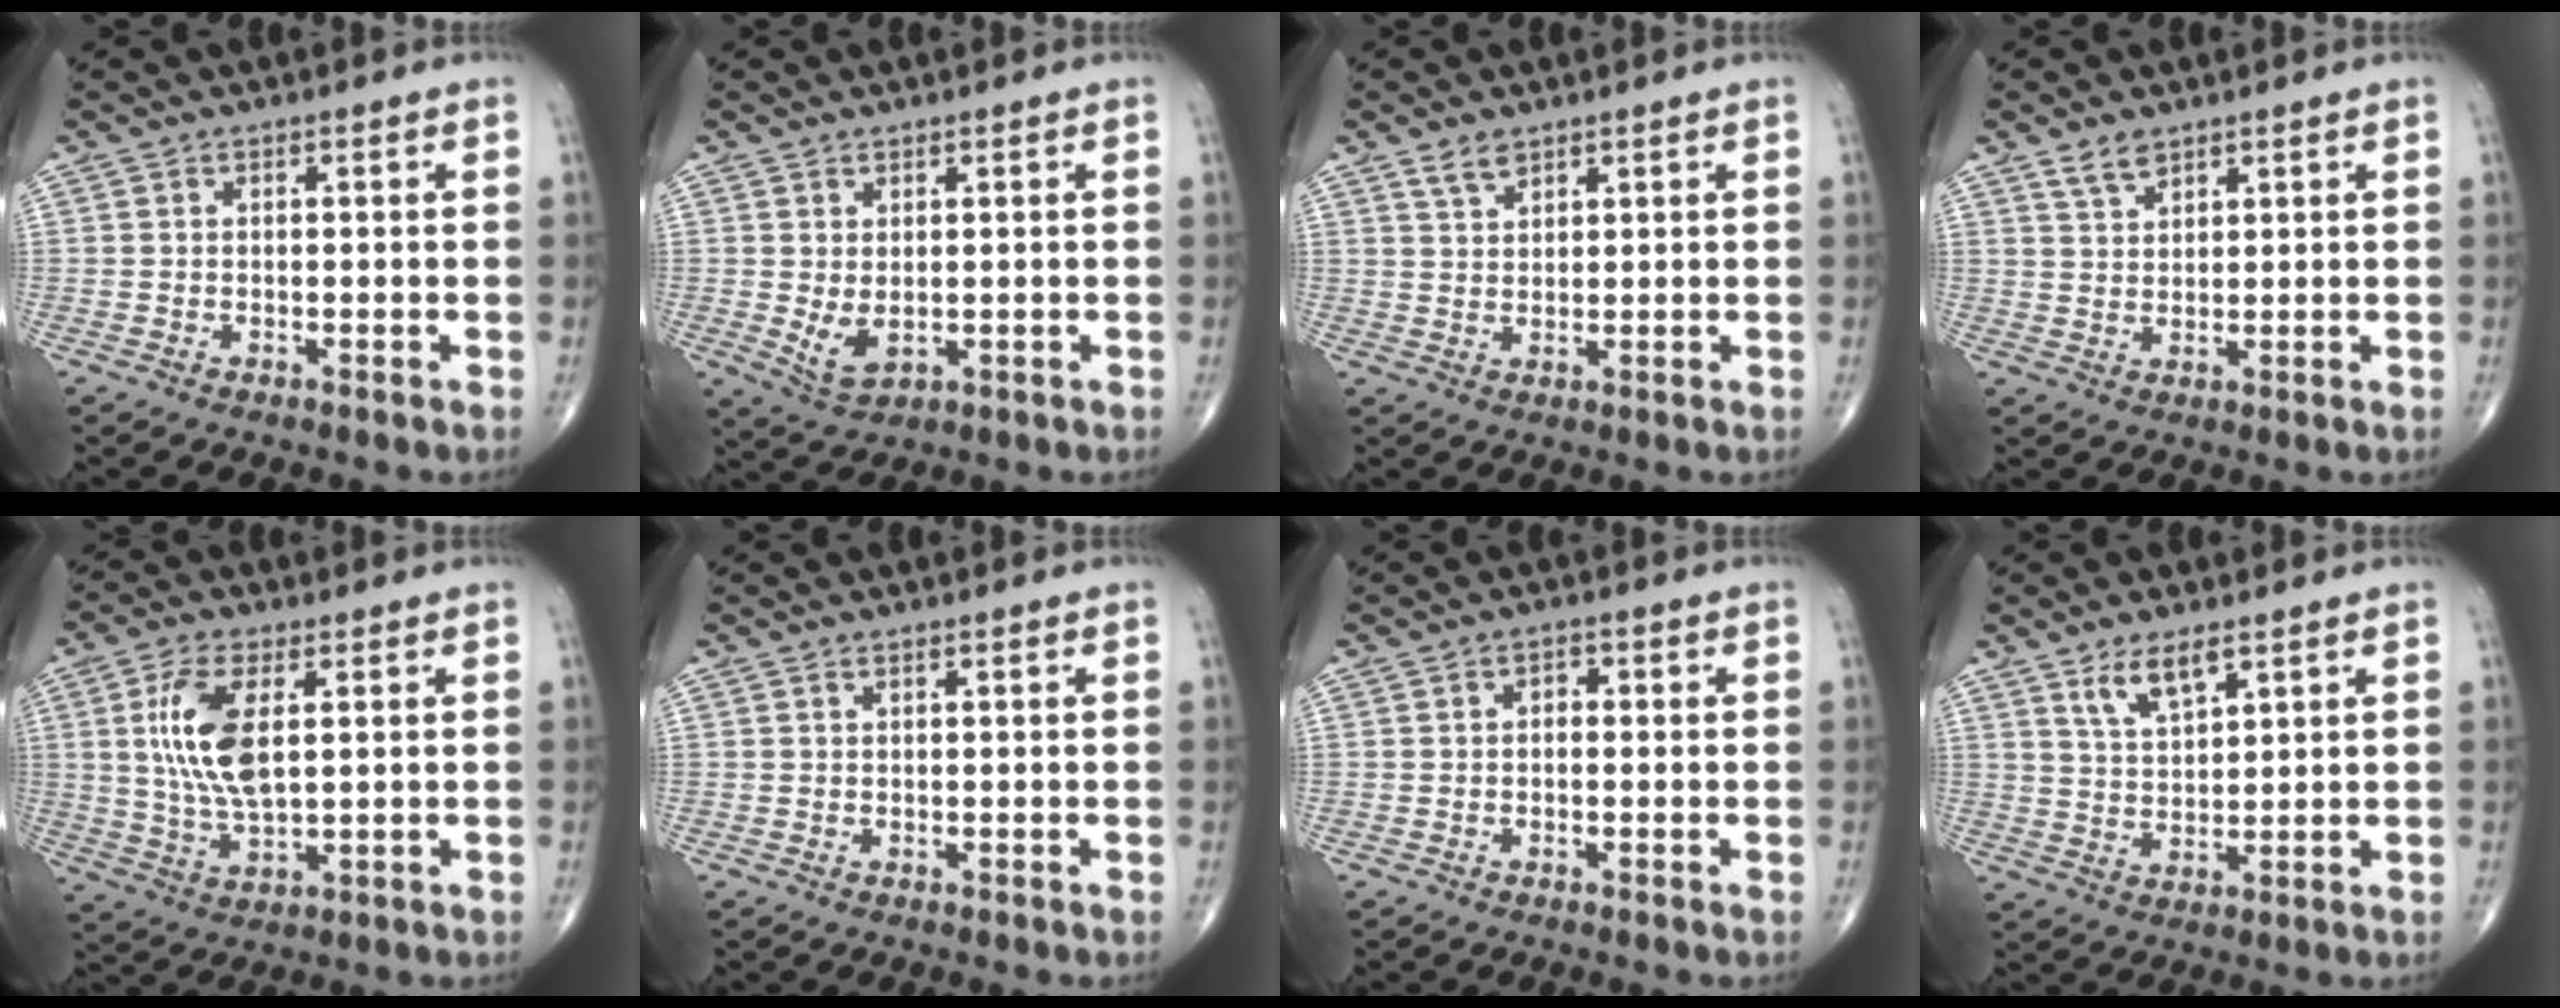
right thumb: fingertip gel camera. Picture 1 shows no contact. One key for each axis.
{"total": 3.9, "fx": 0.1, "fy": 2.2, "fz": 3.2, "tx": -0.057, "ty": -0.007, "tz": 0.015}
{"total": 3.1, "fx": 2.3, "fy": 1.6, "fz": 1.4, "tx": -0.019, "ty": -0.012, "tz": 0.047}
{"total": 3.5, "fx": 2.6, "fy": 1.7, "fz": 1.5, "tx": -0.020, "ty": -0.014, "tz": 0.053}
{"total": 11.4, "fx": 2.4, "fy": 5.0, "fz": 9.9, "tx": -0.205, "ty": -0.010, "tz": 0.050}
{"total": 0.0}
{"total": 1.6, "fx": 0.0, "fy": 1.1, "fz": 1.1, "tx": -0.009, "ty": 0.007, "tz": -0.006}
{"total": 6.2, "fx": 3.9, "fy": 2.3, "fz": 4.2, "tx": -0.070, "ty": -0.024, "tz": 0.077}